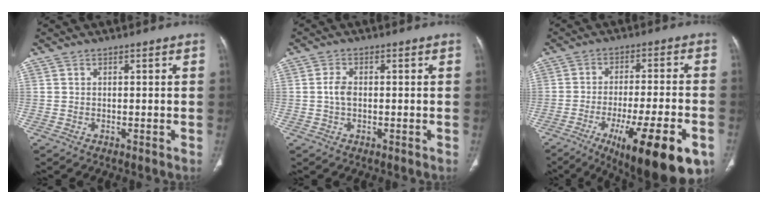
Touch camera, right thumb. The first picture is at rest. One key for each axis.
{"total": 2.7, "fx": -0.1, "fy": 1.6, "fz": 2.2, "tx": -0.046, "ty": 0.003, "tz": -0.005}
{"total": 20.4, "fx": -10.1, "fy": 5.2, "fz": 17.0, "tx": -0.207, "ty": 0.024, "tz": -0.142}